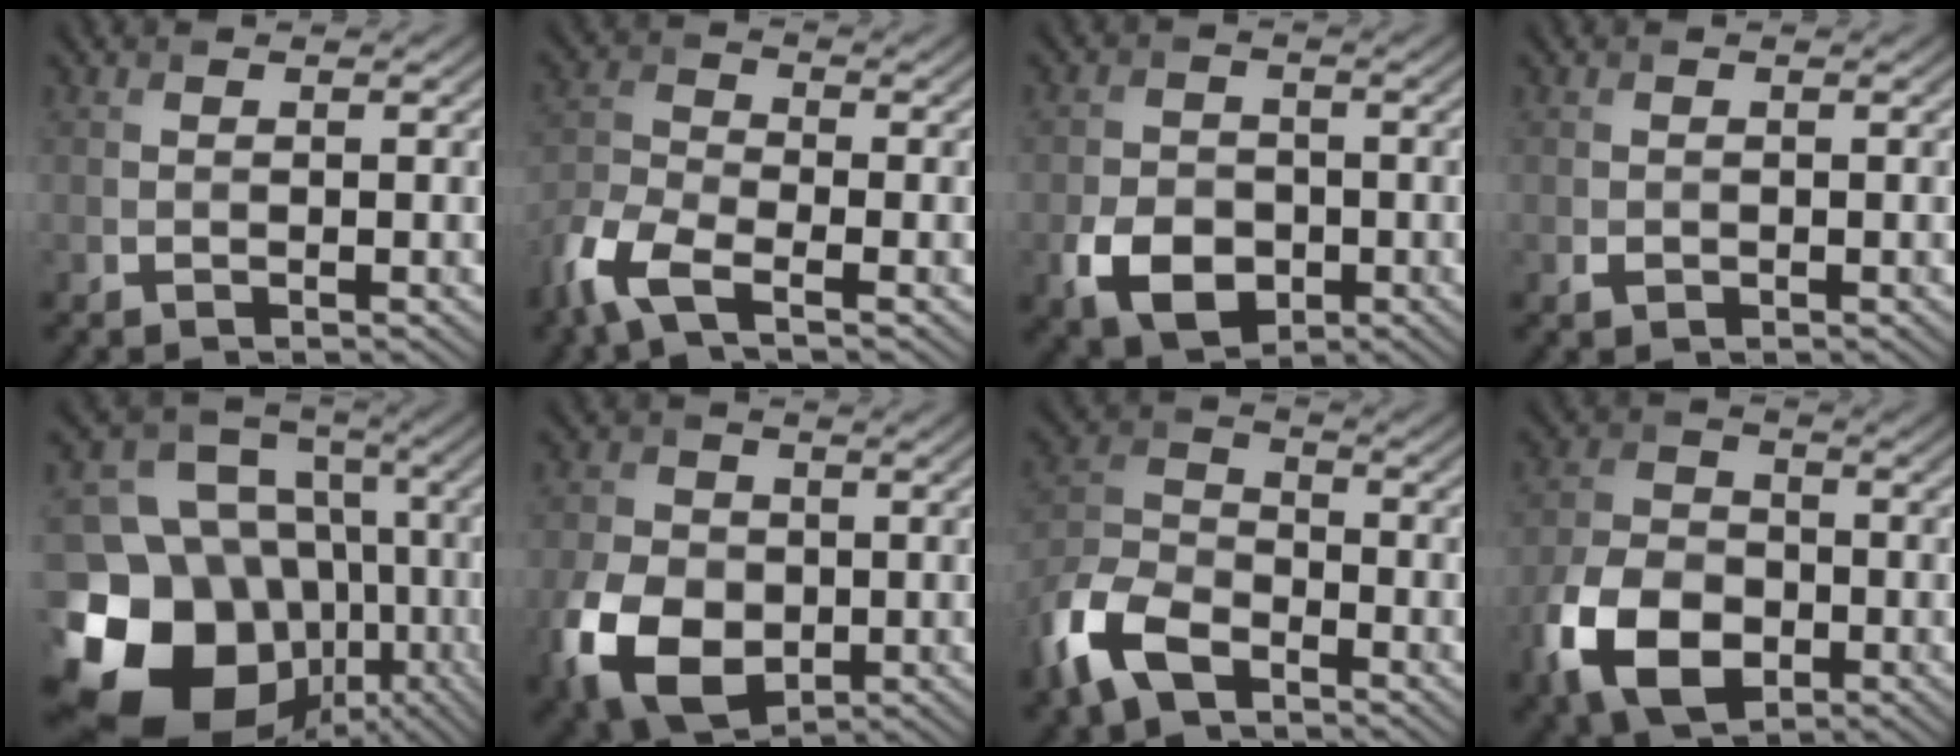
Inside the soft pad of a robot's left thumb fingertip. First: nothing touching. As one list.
[{"total": 6.8, "force": [-4.5, 2.4, 4.6], "torque": [-0.111, -0.010, -0.109]}, {"total": 6.2, "force": [-2.2, 4.6, 3.6], "torque": [-0.077, -0.013, -0.042]}, {"total": 0.7, "force": [-0.2, 0.6, 0.3], "torque": [-0.003, -0.005, -0.005]}, {"total": 21.6, "force": [-8.1, 17.9, 9.0], "torque": [-0.213, -0.045, -0.124]}, {"total": 10.5, "force": [-3.0, 7.6, 6.7], "torque": [-0.163, -0.027, -0.064]}, {"total": 9.7, "force": [-6.0, 5.0, 5.8], "torque": [-0.139, -0.011, -0.137]}, {"total": 10.2, "force": [-4.3, 6.7, 6.4], "torque": [-0.152, -0.017, -0.091]}]